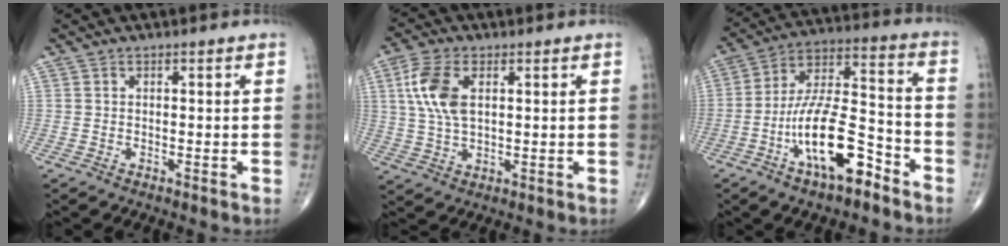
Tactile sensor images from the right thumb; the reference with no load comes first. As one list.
[{"total": 9.0, "force": [2.3, 4.7, 7.3], "torque": [-0.162, 0.002, 0.047]}, {"total": 16.5, "force": [-8.2, 6.1, 12.9], "torque": [-0.227, 0.064, -0.146]}]